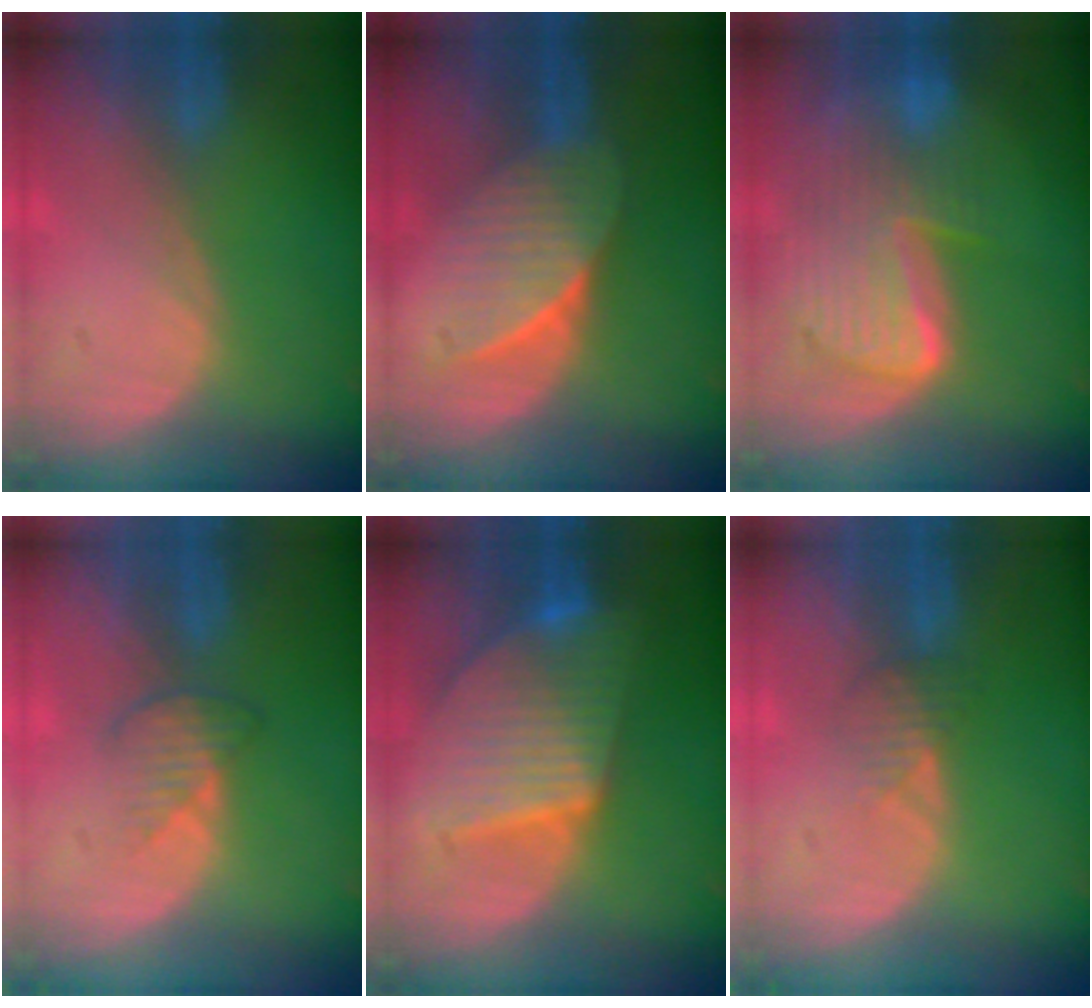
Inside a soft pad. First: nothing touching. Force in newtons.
{"total": 7.5, "press": 6.6, "slide": 3.6}
{"total": 9.9, "press": 8.5, "slide": 5.0}
{"total": 3.0, "press": 2.8, "slide": 1.1}
{"total": 10.1, "press": 10.1, "slide": 0.7}
{"total": 2.1, "press": 2.1, "slide": 0.2}